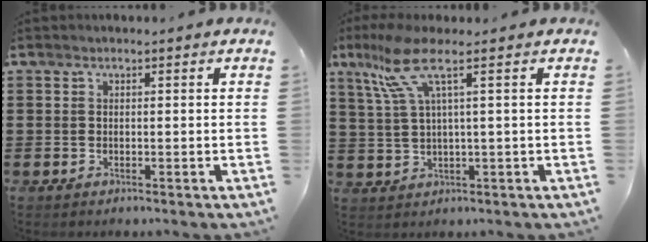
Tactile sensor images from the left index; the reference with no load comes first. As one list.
[{"total": 7.2, "force": [3.2, 0.5, 6.4], "torque": [-0.155, -0.005, 0.050]}]